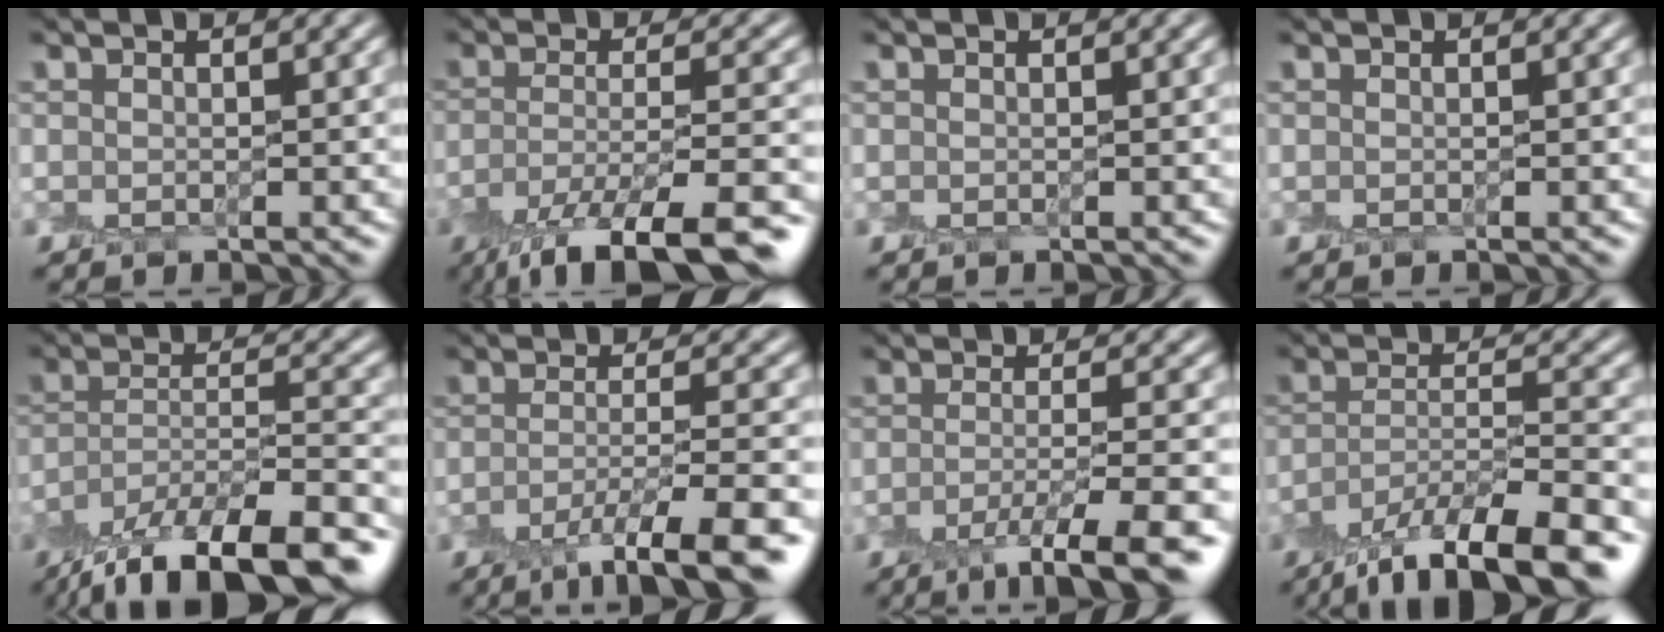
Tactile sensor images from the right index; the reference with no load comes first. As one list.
[{"total": 10.6, "force": [-6.7, 3.0, 7.7], "torque": [-0.127, -0.014, -0.110]}, {"total": 0.0}, {"total": 0.0}, {"total": 13.3, "force": [-10.2, 4.2, 7.5], "torque": [-0.139, -0.010, -0.159]}, {"total": 8.0, "force": [-4.3, 1.7, 6.5], "torque": [-0.089, -0.003, -0.074]}, {"total": 6.9, "force": [-3.6, 1.3, 5.8], "torque": [-0.079, -0.002, -0.063]}, {"total": 11.5, "force": [-8.2, 3.4, 7.4], "torque": [-0.126, -0.005, -0.135]}]